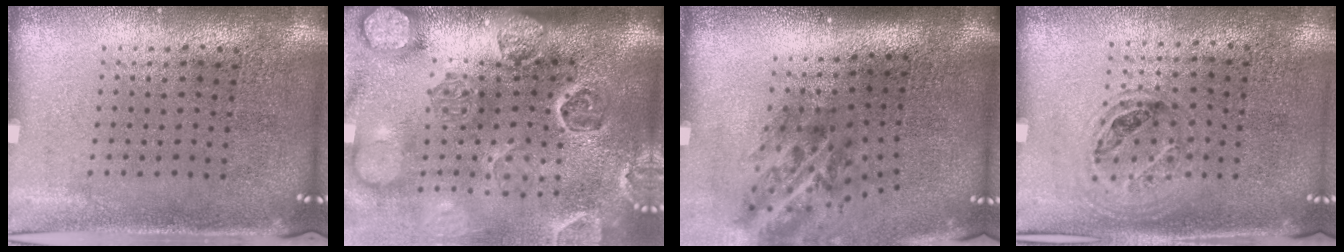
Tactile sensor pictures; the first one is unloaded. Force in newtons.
{"total": 4.6, "press": 3.4, "slide": 3.0}
{"total": 2.1, "press": 1.3, "slide": 1.6}
{"total": 1.0, "press": 0.9, "slide": 0.5}